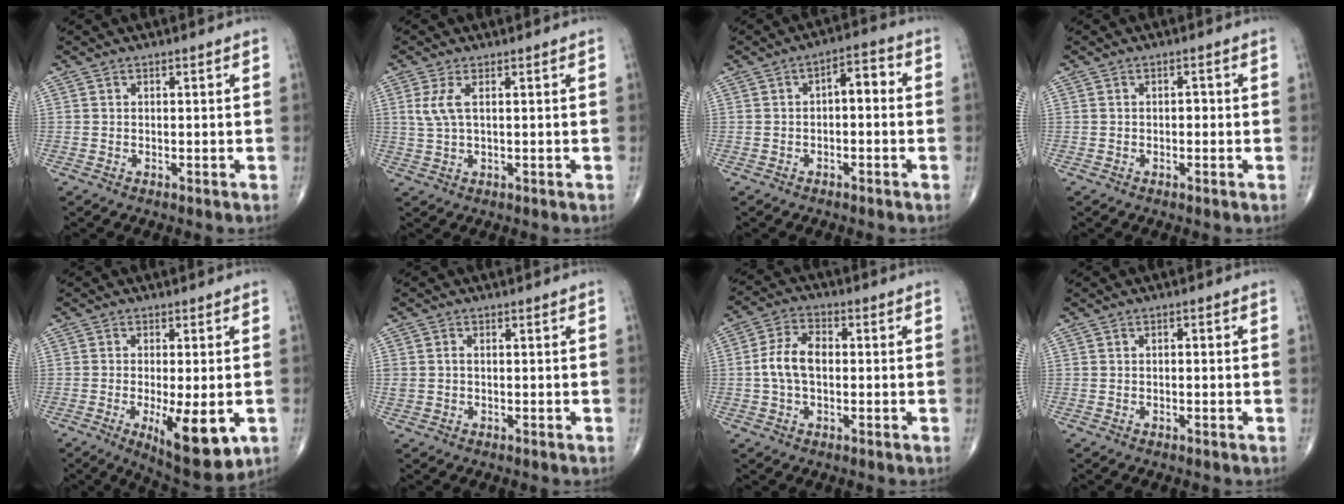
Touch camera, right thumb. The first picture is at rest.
{"total": 3.6, "force": [1.0, 1.1, 3.3], "torque": [-0.089, 0.005, 0.026]}
{"total": 4.8, "force": [-0.2, 2.5, 4.1], "torque": [-0.043, 0.027, -0.012]}
{"total": 1.0, "force": [-0.2, 0.6, 0.7], "torque": [-0.004, 0.003, -0.007]}
{"total": 11.3, "force": [-3.2, 3.6, 10.2], "torque": [-0.149, -0.022, -0.039]}
{"total": 1.6, "force": [0.1, 1.3, 1.0], "torque": [-0.022, 0.005, 0.003]}
{"total": 7.4, "force": [-0.2, 4.5, 5.9], "torque": [-0.115, 0.020, -0.010]}
{"total": 0.8, "force": [0.1, 0.3, 0.7], "torque": [-0.008, 0.003, 0.001]}